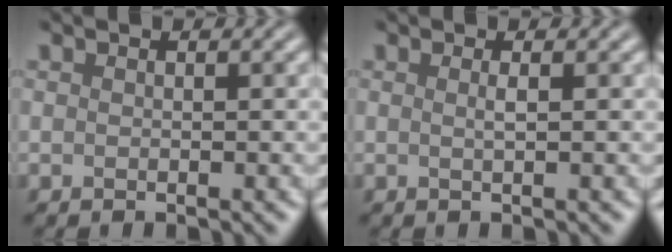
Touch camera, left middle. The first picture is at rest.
{"total": 0.9, "force": [0.1, 0.3, 0.9], "torque": [-0.010, 0.005, -0.002]}